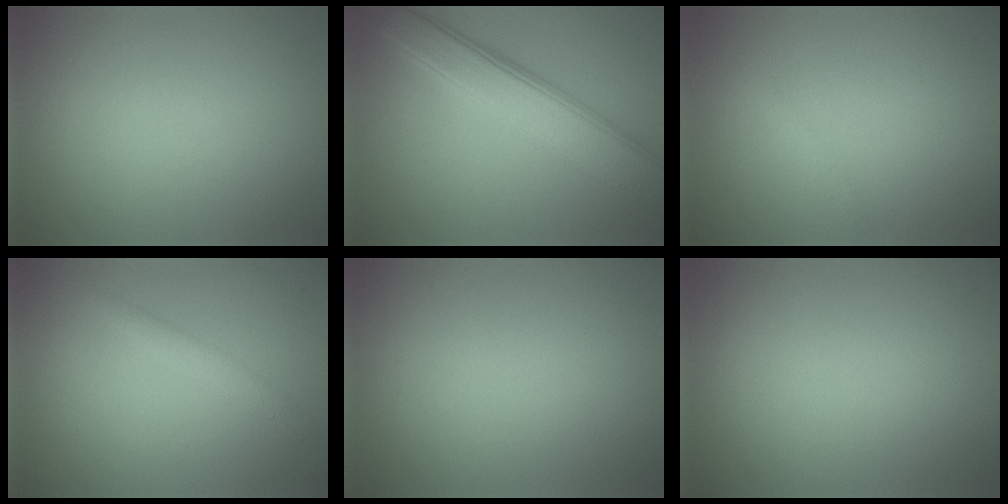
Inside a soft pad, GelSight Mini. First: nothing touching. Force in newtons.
{"total": 6.3, "press": 6.3, "slide": 0.4}
{"total": 0.7, "press": 0.7, "slide": 0.0}
{"total": 1.4, "press": 1.4, "slide": 0.1}
{"total": 0.0}
{"total": 0.0}